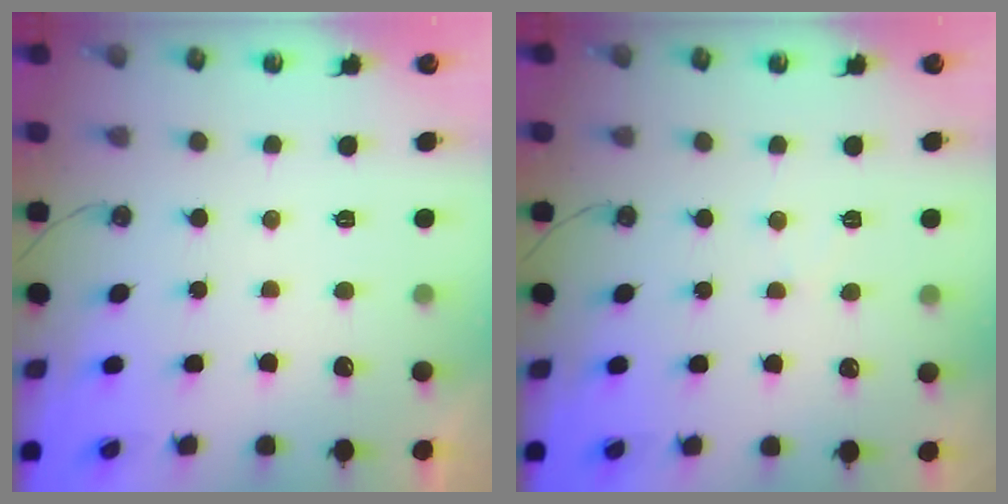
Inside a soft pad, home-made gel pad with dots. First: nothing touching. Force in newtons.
{"total": 3.9, "press": 3.9, "slide": 0.7}